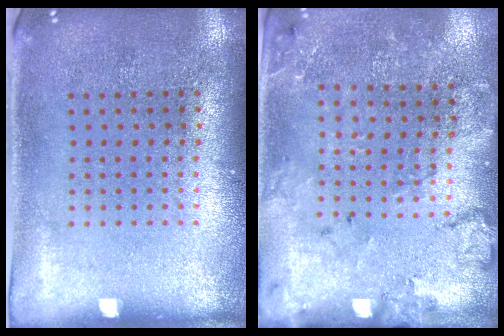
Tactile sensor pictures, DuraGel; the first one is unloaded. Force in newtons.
{"total": 1.8, "press": 1.7, "slide": 0.7}